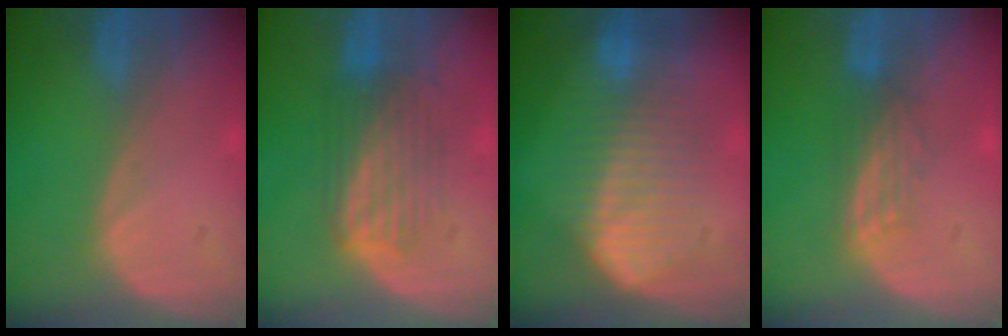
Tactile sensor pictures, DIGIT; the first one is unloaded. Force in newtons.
{"total": 5.6, "press": 5.6, "slide": 0.4}
{"total": 8.1, "press": 8.1, "slide": 0.1}
{"total": 2.8, "press": 2.7, "slide": 0.6}